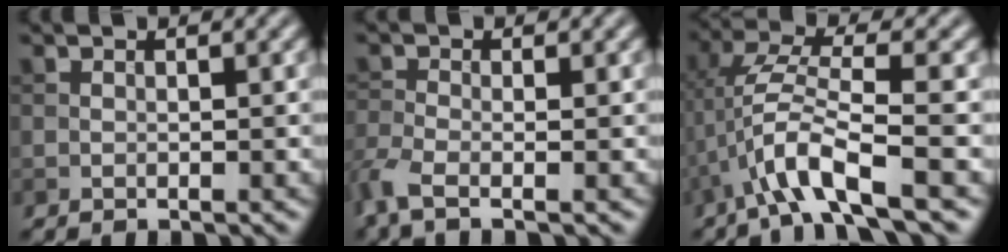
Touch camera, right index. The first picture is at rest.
{"total": 3.3, "force": [-2.1, 1.2, 2.3], "torque": [-0.063, -0.016, -0.055]}
{"total": 5.8, "force": [-2.5, 0.9, 5.2], "torque": [-0.106, 0.012, -0.052]}